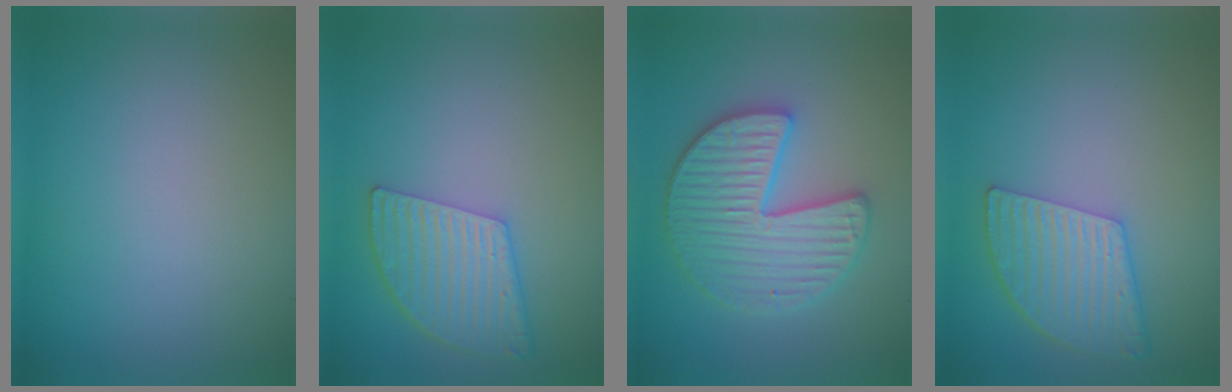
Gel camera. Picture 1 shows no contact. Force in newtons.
{"total": 5.0, "press": 4.0, "slide": 3.1}
{"total": 6.0, "press": 5.9, "slide": 1.0}
{"total": 5.0, "press": 4.0, "slide": 3.1}